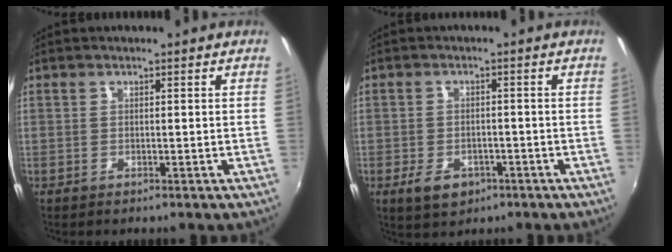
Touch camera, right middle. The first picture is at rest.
{"total": 5.6, "force": [-2.9, 3.5, 3.2], "torque": [-0.077, -0.008, -0.041]}